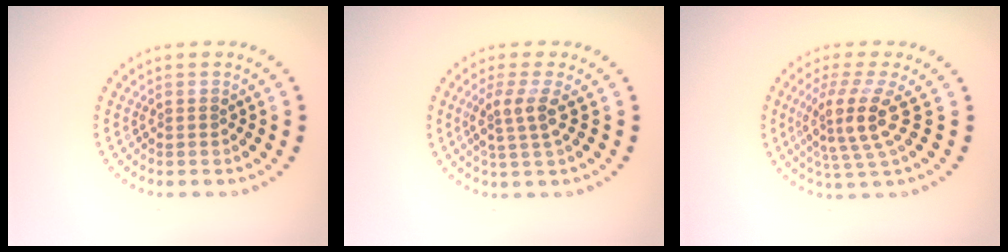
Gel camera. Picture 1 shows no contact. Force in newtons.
{"total": 2.5, "press": 2.0, "slide": 1.6}
{"total": 4.3, "press": 3.2, "slide": 2.8}